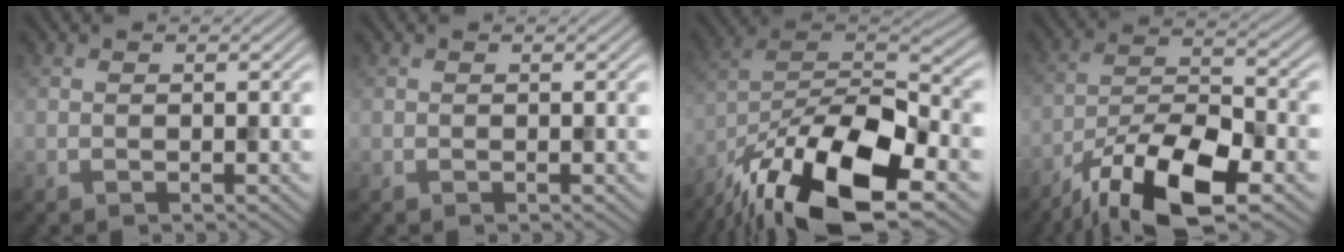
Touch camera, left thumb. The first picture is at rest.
{"total": 0.0}
{"total": 18.5, "force": [-12.0, 6.8, 12.2], "torque": [-0.242, -0.028, -0.212]}
{"total": 14.0, "force": [-9.1, 4.3, 9.7], "torque": [-0.183, -0.005, -0.181]}